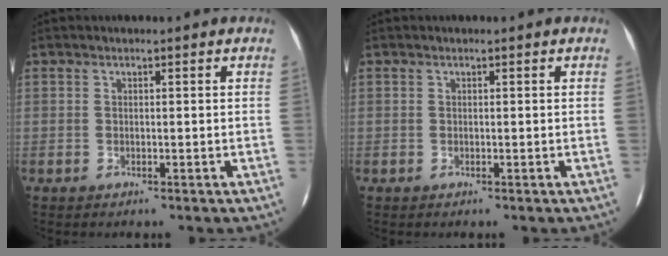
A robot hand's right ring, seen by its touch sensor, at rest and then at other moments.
{"total": 0.0}